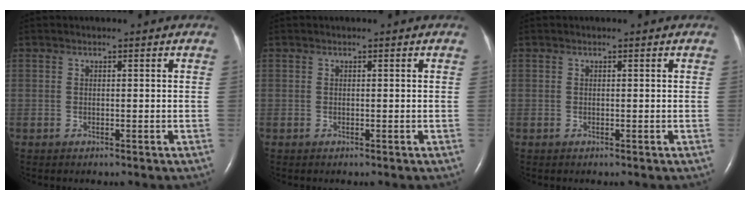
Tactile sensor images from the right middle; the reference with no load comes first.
{"total": 0.0}
{"total": 0.0}